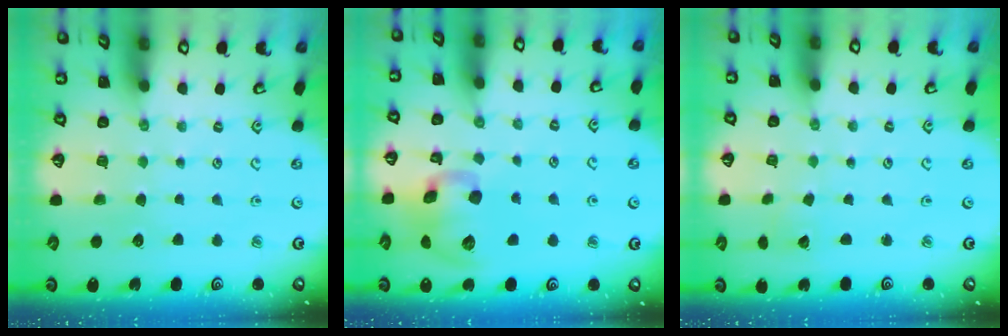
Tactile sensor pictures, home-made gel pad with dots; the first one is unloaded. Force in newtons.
{"total": 12.8, "press": 12.6, "slide": 2.0}
{"total": 2.7, "press": 2.7, "slide": 0.3}